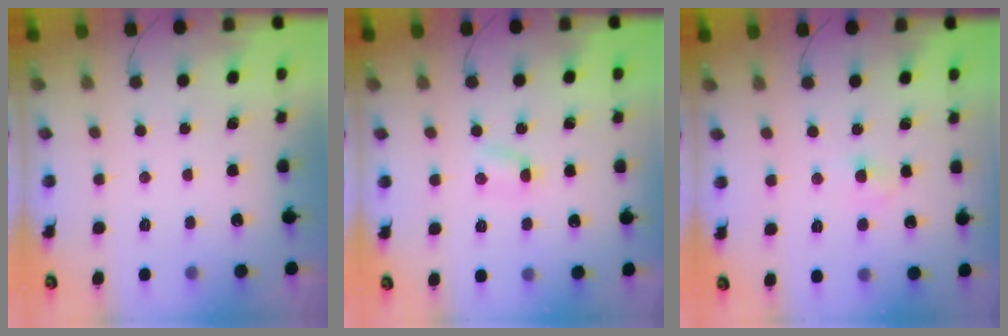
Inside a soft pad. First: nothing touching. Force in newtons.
{"total": 2.4, "press": 2.3, "slide": 0.7}
{"total": 2.9, "press": 2.7, "slide": 0.9}